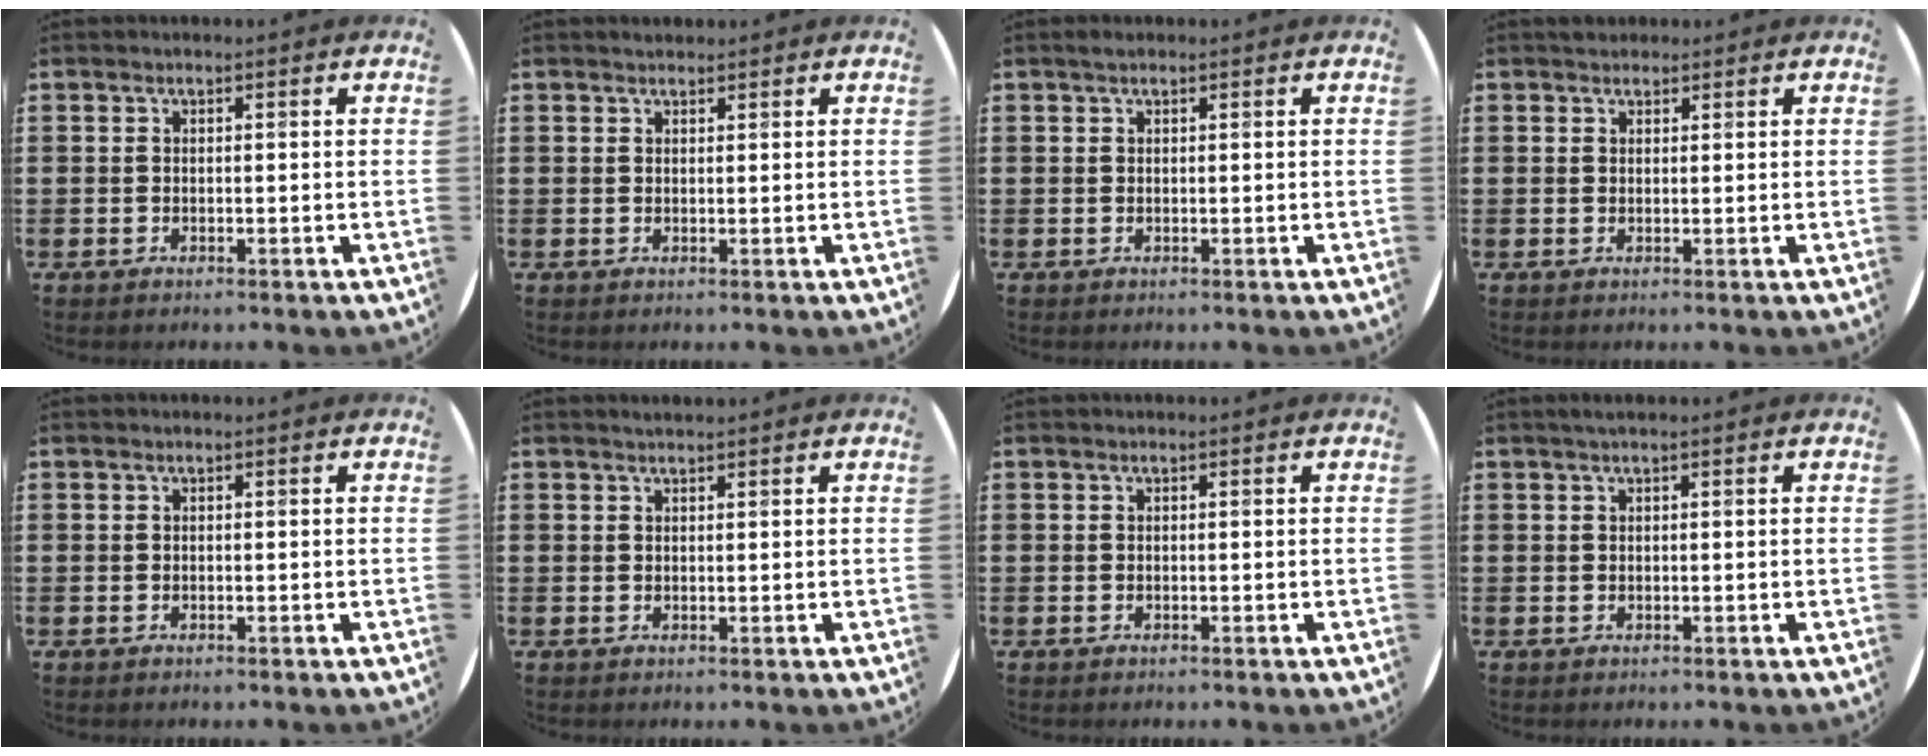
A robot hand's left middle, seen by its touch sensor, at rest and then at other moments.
{"total": 0.8, "force": [0.7, 0.2, 0.0], "torque": [0.001, 0.003, 0.014]}
{"total": 0.5, "force": [0.3, 0.3, 0.2], "torque": [-0.004, 0.004, 0.006]}
{"total": 1.0, "force": [0.9, 0.4, -0.1], "torque": [0.002, 0.004, 0.018]}
{"total": 0.0}
{"total": 0.7, "force": [0.7, -0.1, 0.1], "torque": [0.001, 0.001, 0.013]}
{"total": 0.0}
{"total": 0.6, "force": [0.4, -0.1, 0.4], "torque": [-0.006, 0.002, 0.006]}